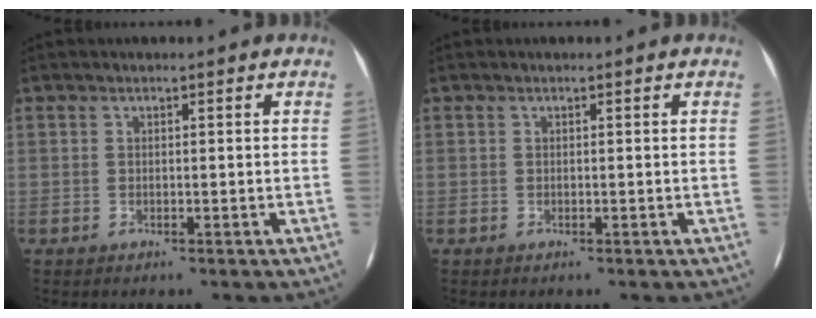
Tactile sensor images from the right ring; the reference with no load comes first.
{"total": 0.0}